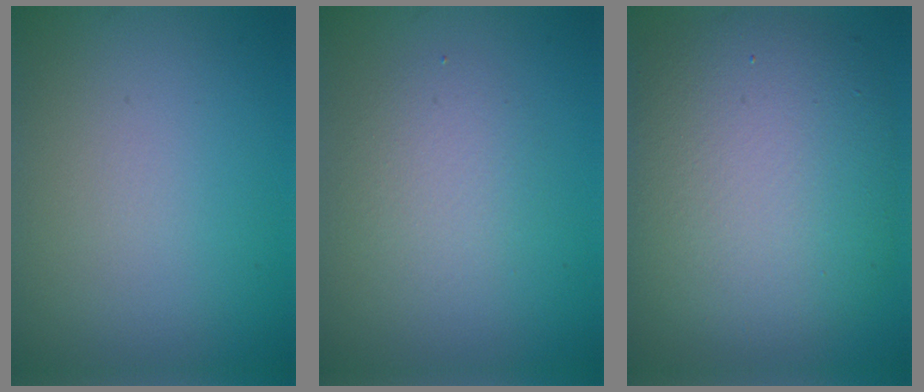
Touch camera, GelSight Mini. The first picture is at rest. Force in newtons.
{"total": 2.5, "press": 2.5, "slide": 0.2}
{"total": 10.5, "press": 10.5, "slide": 0.9}